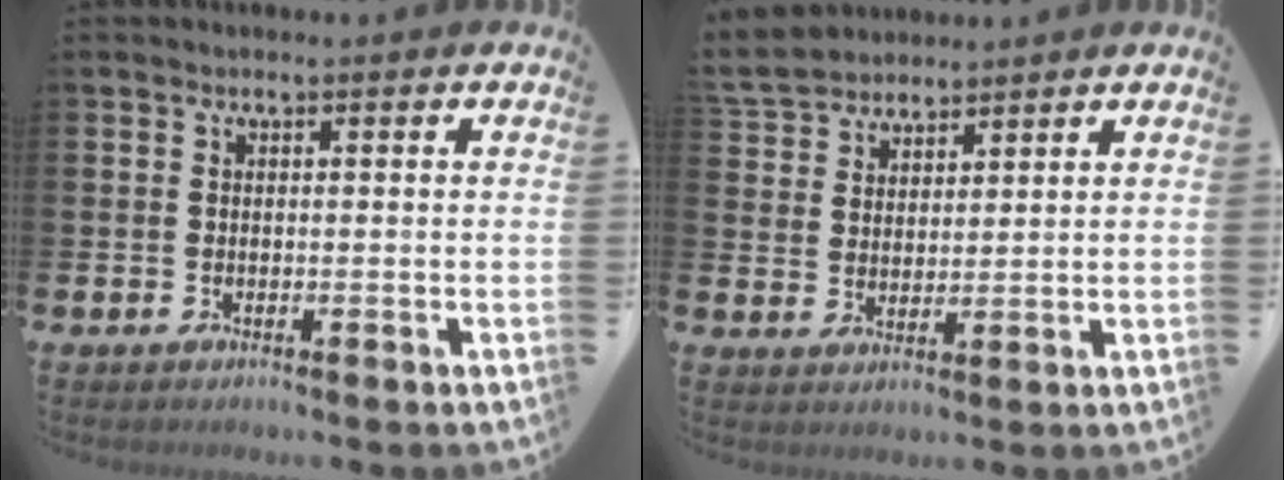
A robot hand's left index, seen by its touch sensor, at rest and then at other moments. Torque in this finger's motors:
{"motor_torque": [1.10, -1.04, 1.05, 0.22]}